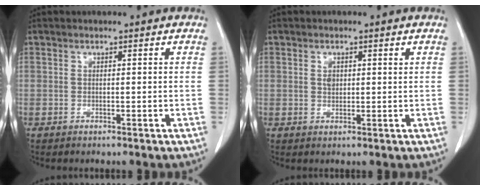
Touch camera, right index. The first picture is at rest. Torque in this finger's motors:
{"motor_torque": [-0.06, 0.17, 0.00, 0.01]}